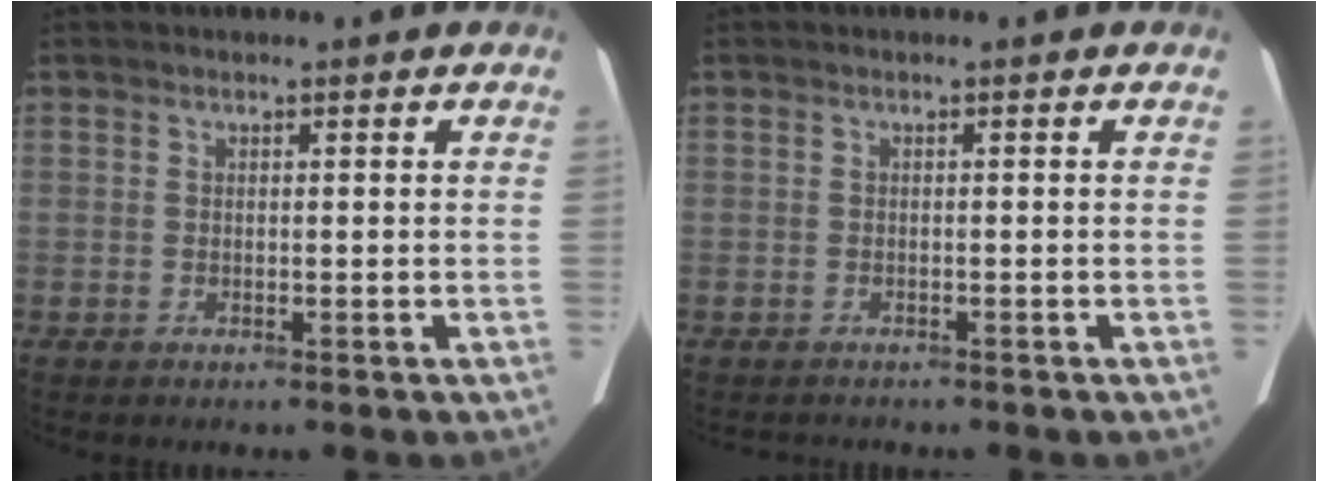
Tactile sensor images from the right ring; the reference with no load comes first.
{"total": 1.9, "force": [-1.7, 0.6, 0.4], "torque": [-0.011, -0.004, -0.019]}